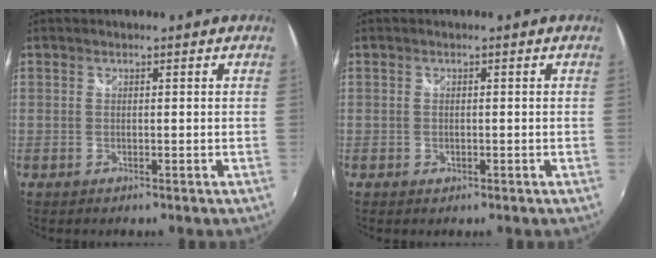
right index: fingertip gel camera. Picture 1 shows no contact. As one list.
[{"total": 1.1, "force": [-0.5, 0.9, 0.3], "torque": [-0.006, -0.002, -0.008]}]